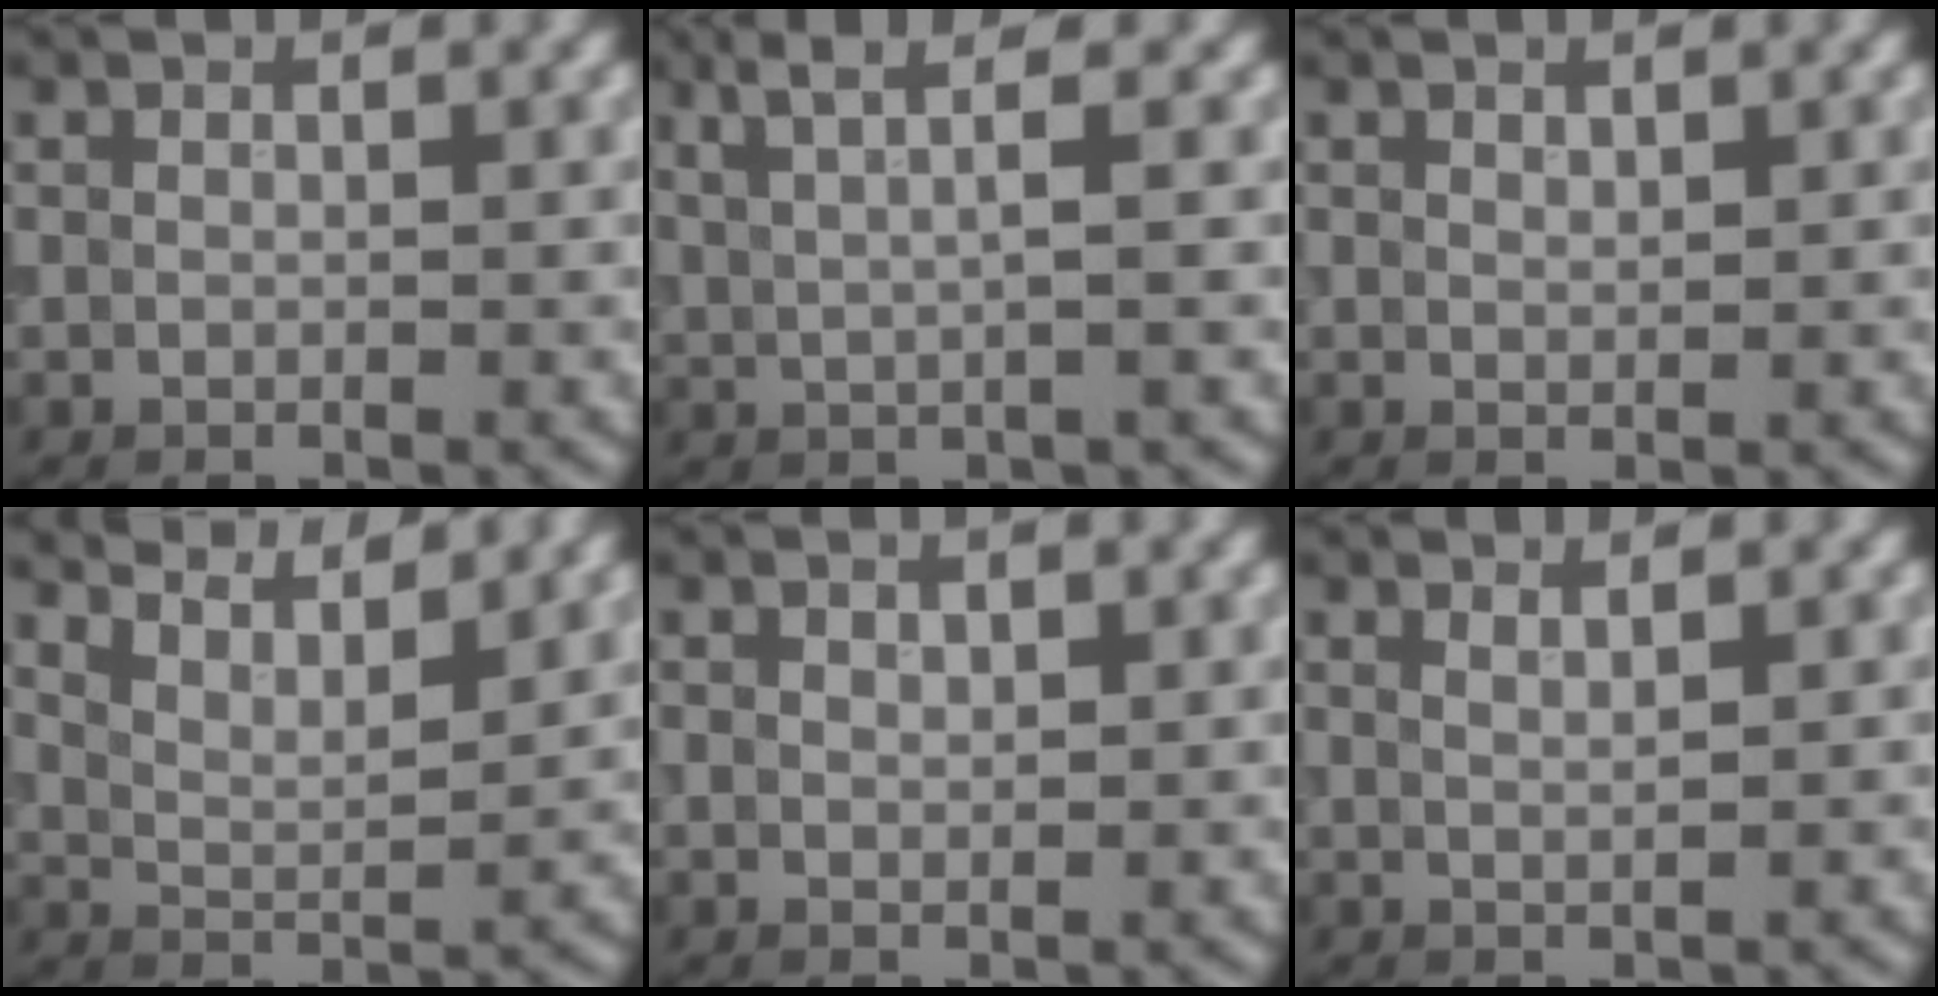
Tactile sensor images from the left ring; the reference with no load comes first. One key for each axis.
{"total": 3.6, "fx": 1.8, "fy": 0.6, "fz": 3.1, "tx": -0.049, "ty": 0.004, "tz": 0.030}
{"total": 0.7, "fx": 0.6, "fy": 0.2, "fz": 0.3, "tx": -0.005, "ty": -0.001, "tz": 0.012}
{"total": 7.4, "fx": 6.3, "fy": 1.8, "fz": 3.3, "tx": -0.049, "ty": 0.016, "tz": 0.072}
{"total": 1.0, "fx": 0.5, "fy": 0.5, "fz": 0.7, "tx": -0.011, "ty": 0.000, "tz": 0.010}
{"total": 1.9, "fx": 1.2, "fy": 0.7, "fz": 1.3, "tx": -0.003, "ty": 0.004, "tz": 0.002}